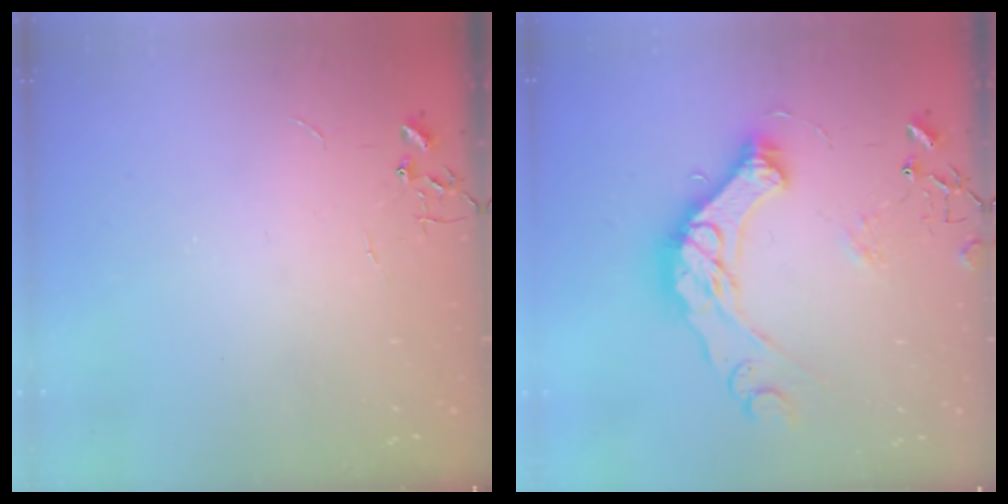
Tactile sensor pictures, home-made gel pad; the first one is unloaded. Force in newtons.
{"total": 17.4, "press": 17.3, "slide": 1.8}